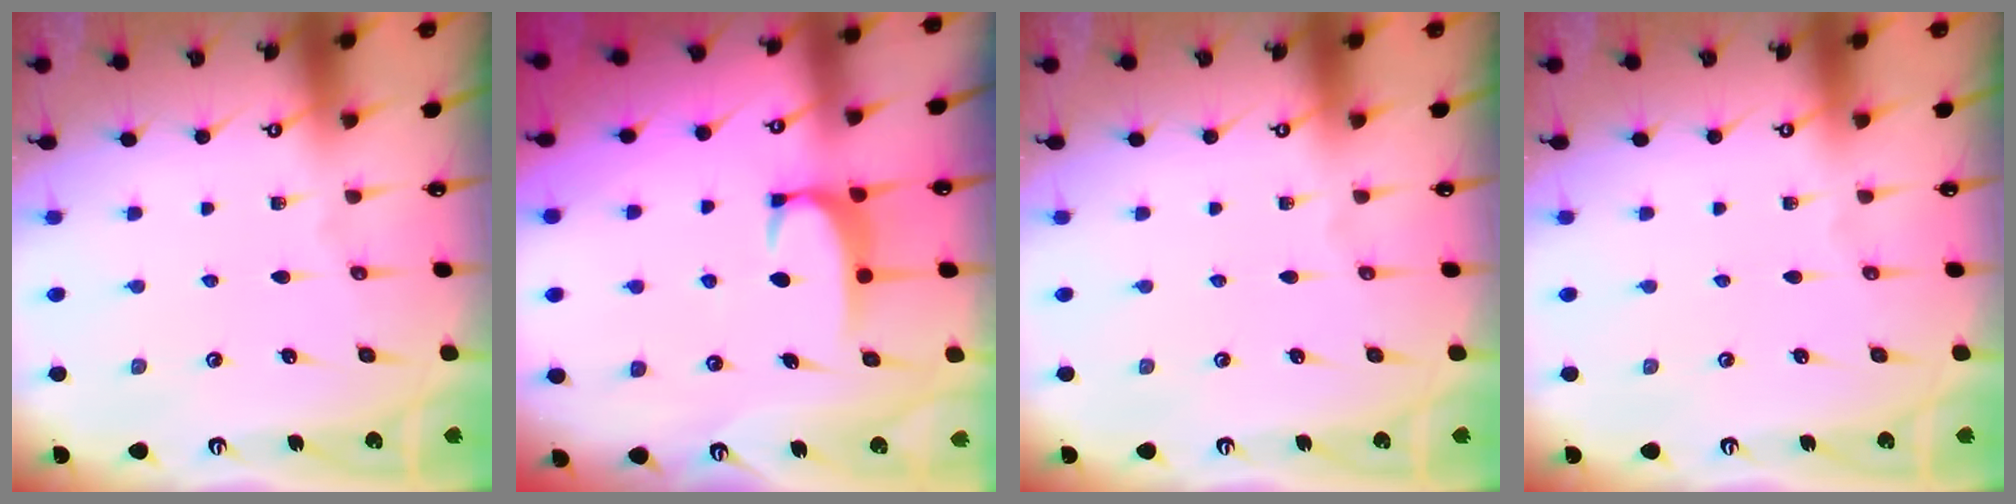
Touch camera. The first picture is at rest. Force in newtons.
{"total": 1.8, "press": 1.7, "slide": 0.5}
{"total": 0.0}
{"total": 0.0}